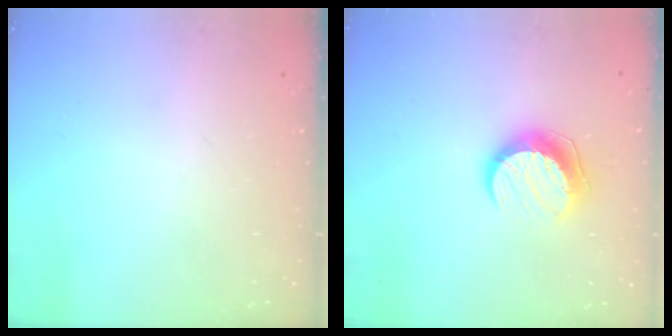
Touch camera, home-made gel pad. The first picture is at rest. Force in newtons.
{"total": 10.1, "press": 10.1, "slide": 0.9}